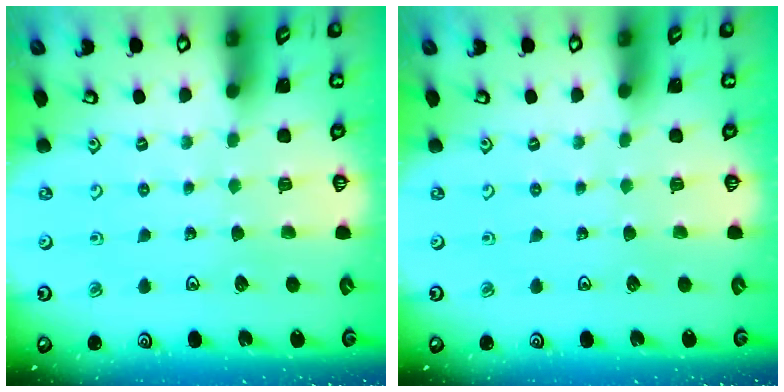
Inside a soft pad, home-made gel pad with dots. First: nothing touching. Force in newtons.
{"total": 0.0}